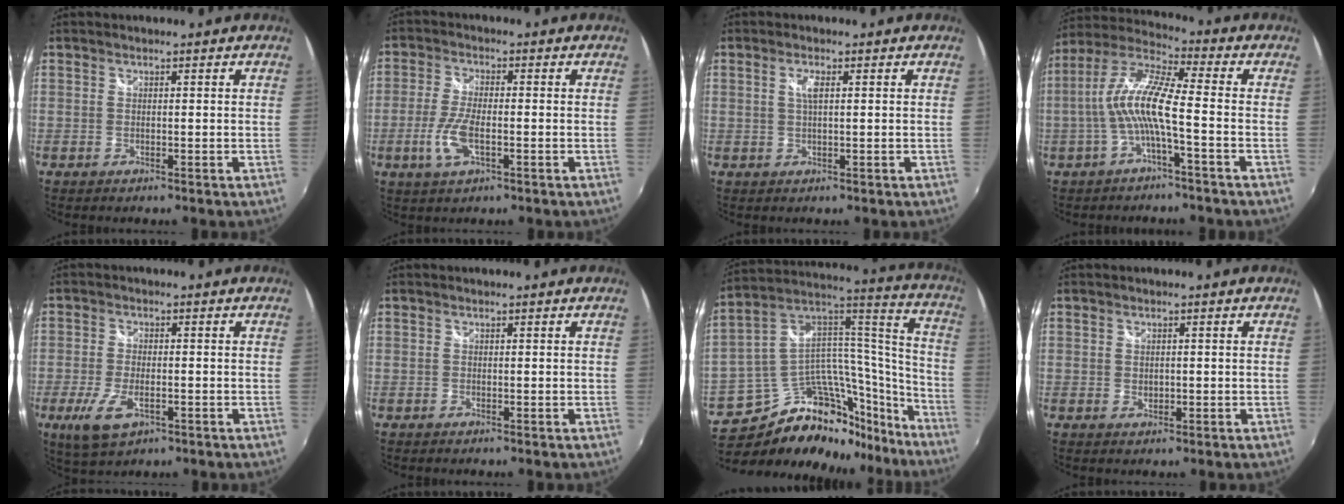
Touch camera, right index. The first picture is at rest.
{"total": 6.7, "force": [-2.1, 2.5, 5.9], "torque": [-0.133, -0.006, -0.043]}
{"total": 2.0, "force": [0.5, 0.4, 1.9], "torque": [-0.037, 0.001, 0.009]}
{"total": 10.4, "force": [-2.2, 1.2, 10.1], "torque": [-0.211, 0.011, -0.042]}
{"total": 7.7, "force": [-3.3, 3.5, 6.0], "torque": [-0.138, -0.018, -0.058]}
{"total": 0.0}
{"total": 27.5, "force": [-20.9, 13.3, 11.9], "torque": [-0.186, 0.076, -0.307]}
{"total": 1.2, "force": [0.1, 1.0, 0.6], "torque": [-0.008, -0.001, 0.002]}